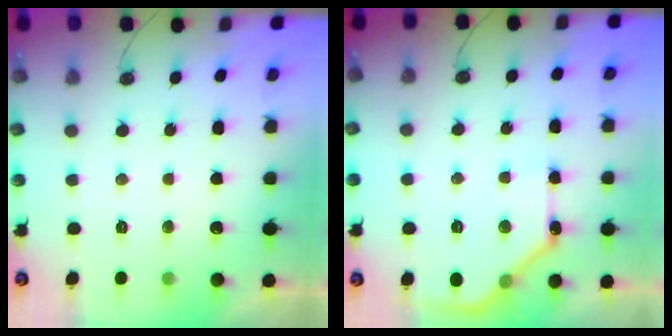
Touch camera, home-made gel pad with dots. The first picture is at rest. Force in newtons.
{"total": 14.2, "press": 14.2, "slide": 0.3}